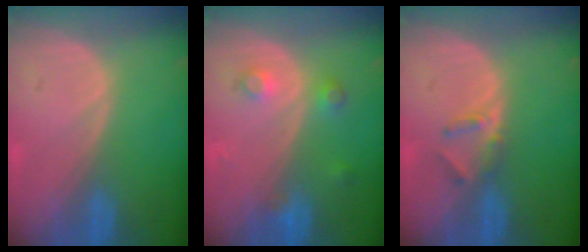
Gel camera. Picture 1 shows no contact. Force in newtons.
{"total": 3.4, "press": 3.2, "slide": 1.2}
{"total": 2.5, "press": 2.3, "slide": 1.0}